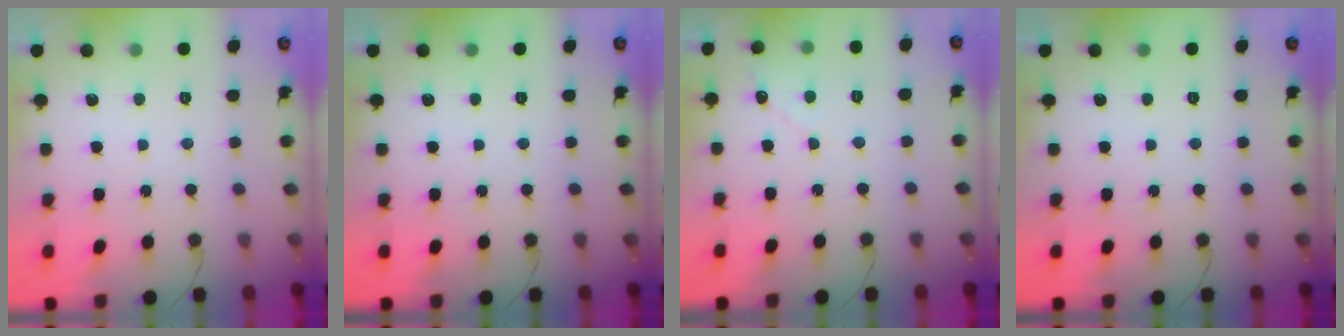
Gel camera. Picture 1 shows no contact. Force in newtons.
{"total": 0.0}
{"total": 2.7, "press": 2.7, "slide": 0.3}
{"total": 0.0}